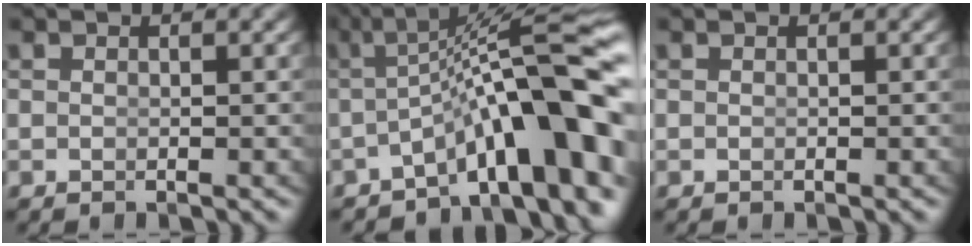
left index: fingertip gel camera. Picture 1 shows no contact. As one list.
[{"total": 11.3, "force": [-2.3, 3.8, 10.4], "torque": [-0.143, -0.006, -0.025]}, {"total": 0.0}]